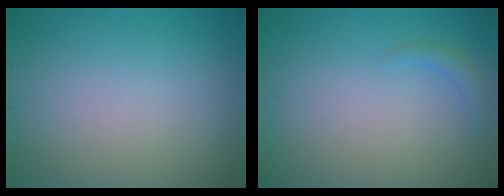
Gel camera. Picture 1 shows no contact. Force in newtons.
{"total": 1.1, "press": 1.1, "slide": 0.1}